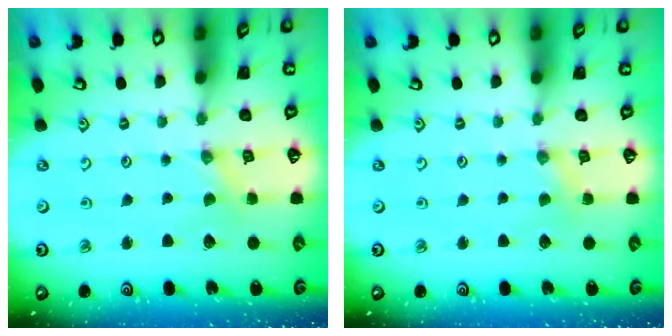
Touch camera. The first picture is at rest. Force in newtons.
{"total": 1.8, "press": 1.7, "slide": 0.4}